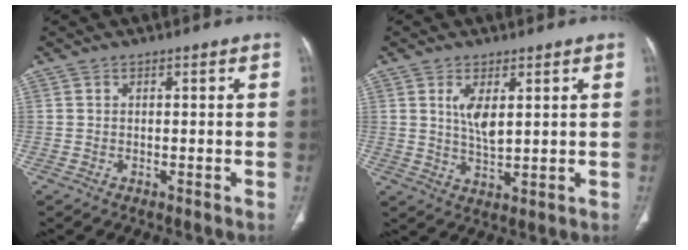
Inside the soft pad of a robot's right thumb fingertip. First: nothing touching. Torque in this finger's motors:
{"motor_torque": [0.30, 1.37, 0.01, -0.06, 0.21]}